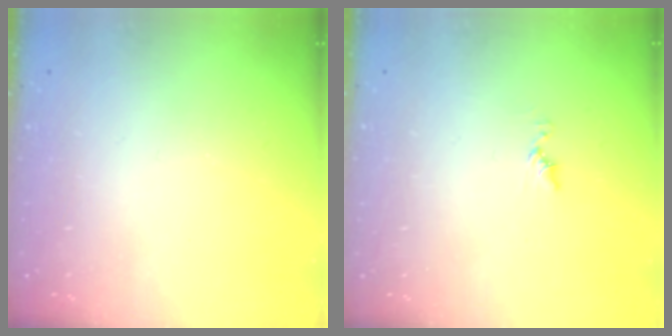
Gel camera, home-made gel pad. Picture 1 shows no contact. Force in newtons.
{"total": 5.6, "press": 5.6, "slide": 0.5}